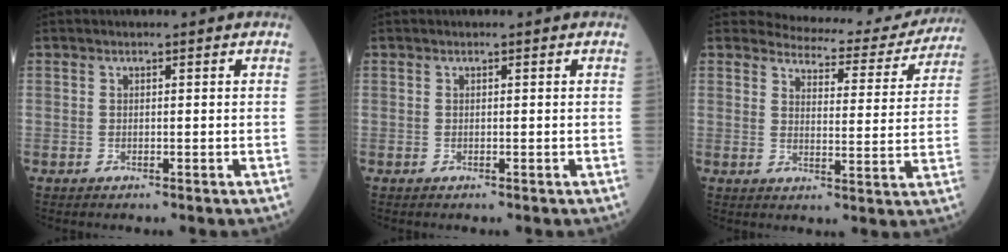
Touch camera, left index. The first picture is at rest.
{"total": 0.0}
{"total": 14.2, "force": [13.7, 3.5, 1.5], "torque": [0.001, -0.037, 0.144]}